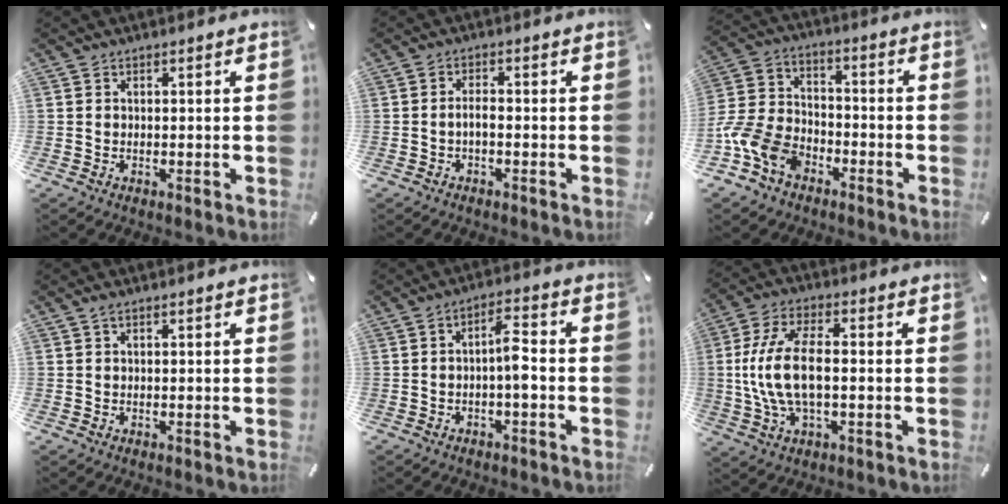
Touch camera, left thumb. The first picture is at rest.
{"total": 2.4, "force": [-1.0, 0.8, 2.0], "torque": [-0.043, 0.003, -0.022]}
{"total": 12.4, "force": [-7.2, 8.4, 5.7], "torque": [-0.120, 0.043, -0.132]}
{"total": 0.8, "force": [0.3, 0.1, 0.7], "torque": [-0.014, 0.001, 0.004]}
{"total": 6.0, "force": [-1.2, 1.9, 5.6], "torque": [-0.098, 0.016, -0.022]}
{"total": 13.1, "force": [-0.7, 6.3, 11.5], "torque": [-0.247, -0.004, -0.013]}